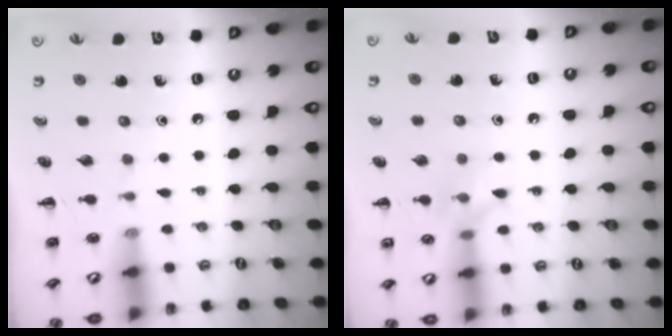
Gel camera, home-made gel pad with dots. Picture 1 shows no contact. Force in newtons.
{"total": 7.2, "press": 7.1, "slide": 1.2}